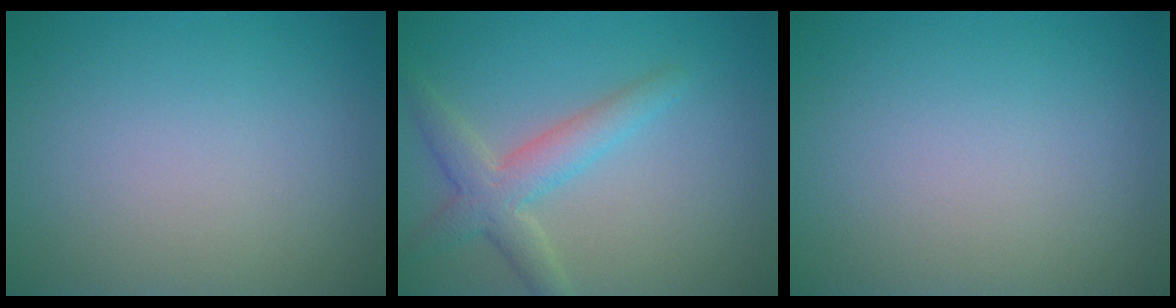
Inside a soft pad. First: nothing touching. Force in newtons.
{"total": 3.8, "press": 3.8, "slide": 0.3}
{"total": 0.0}